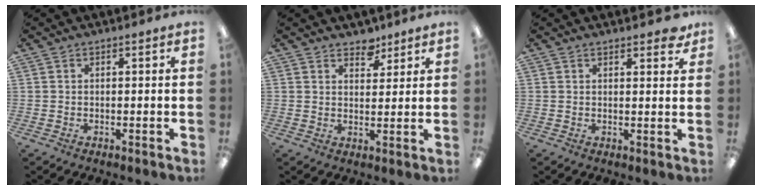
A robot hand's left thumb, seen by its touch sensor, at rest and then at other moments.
{"total": 4.6, "force": [3.8, 2.4, 0.9], "torque": [0.005, -0.025, 0.065]}
{"total": 2.3, "force": [1.9, 0.8, 1.1], "torque": [-0.009, -0.006, 0.031]}